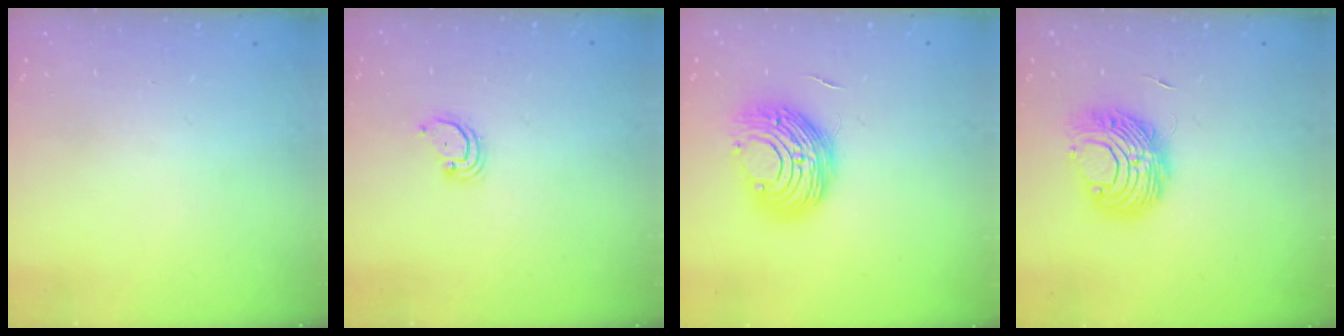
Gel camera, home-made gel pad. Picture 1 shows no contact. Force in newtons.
{"total": 2.3, "press": 2.3, "slide": 0.2}
{"total": 11.4, "press": 11.3, "slide": 0.5}
{"total": 9.2, "press": 9.2, "slide": 0.5}